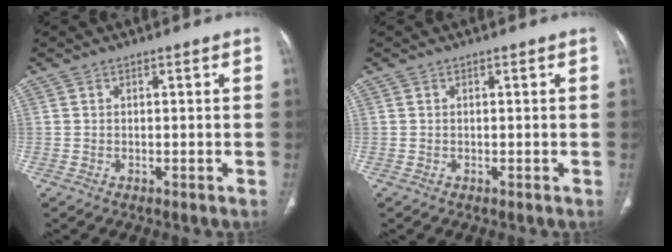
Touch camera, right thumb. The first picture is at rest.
{"total": 0.0}